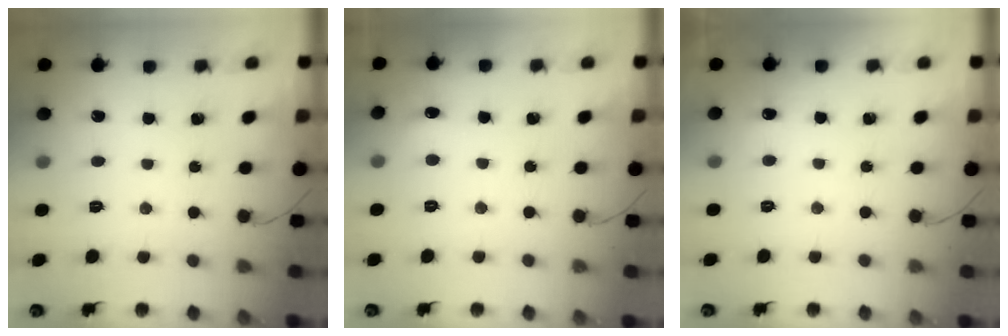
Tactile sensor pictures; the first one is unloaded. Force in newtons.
{"total": 4.8, "press": 4.6, "slide": 1.4}
{"total": 2.9, "press": 2.7, "slide": 1.2}